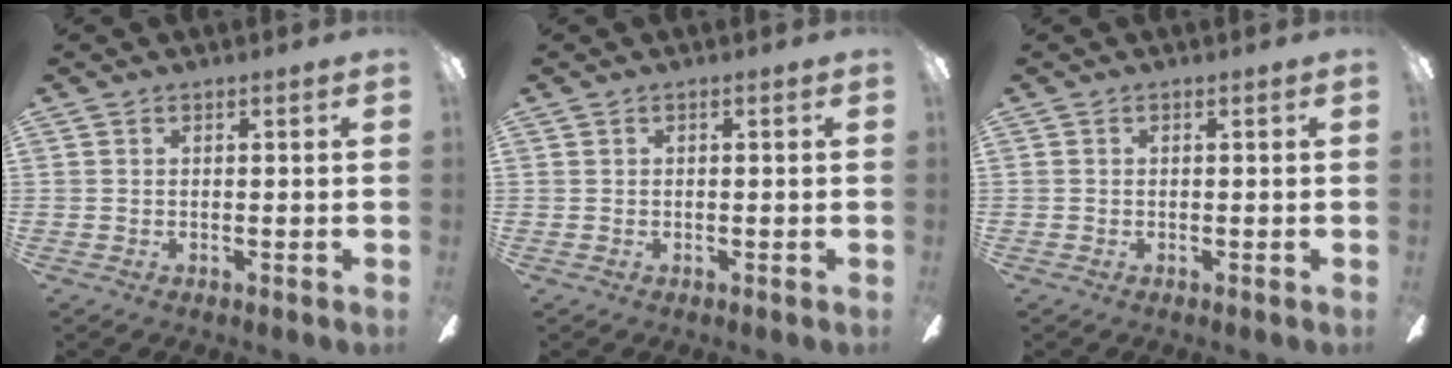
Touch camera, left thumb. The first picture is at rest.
{"total": 0.0}
{"total": 0.0}